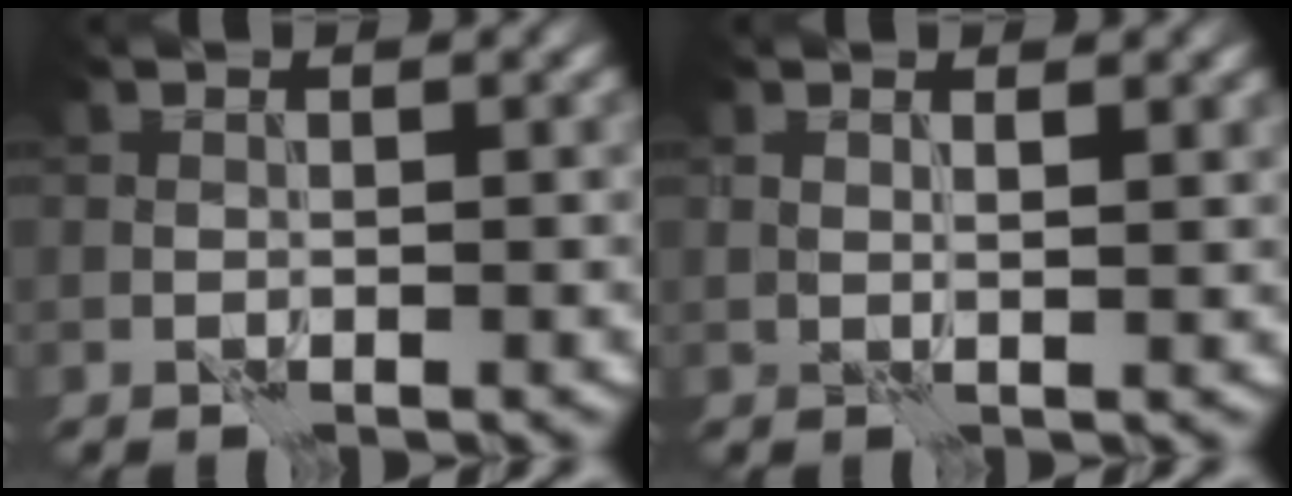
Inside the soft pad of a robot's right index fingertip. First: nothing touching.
{"total": 1.5, "force": [1.2, 0.3, 1.0], "torque": [-0.015, -0.006, 0.025]}